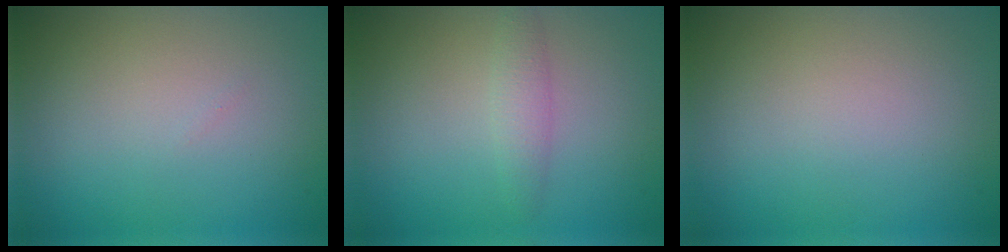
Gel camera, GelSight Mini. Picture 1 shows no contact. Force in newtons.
{"total": 1.8, "press": 1.8, "slide": 0.1}
{"total": 0.0}